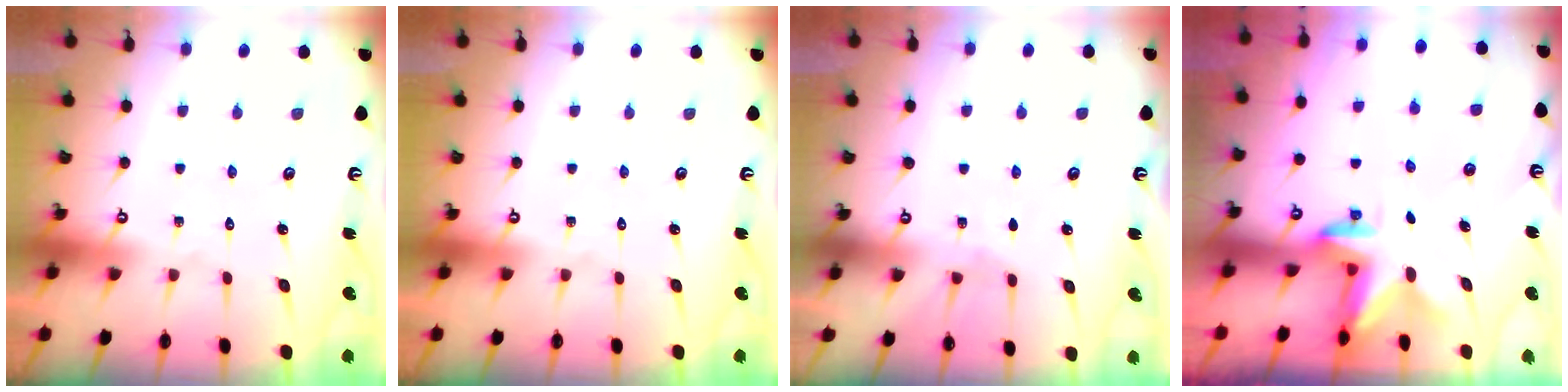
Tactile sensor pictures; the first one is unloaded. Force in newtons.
{"total": 0.0}
{"total": 2.1, "press": 2.1, "slide": 0.3}
{"total": 2.5, "press": 2.4, "slide": 0.4}